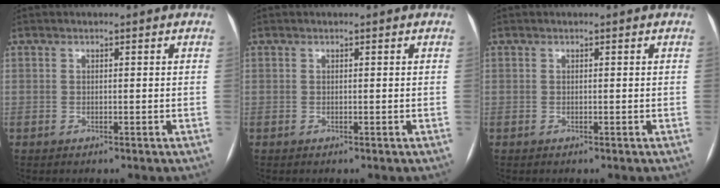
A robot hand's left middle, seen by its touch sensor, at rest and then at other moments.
{"total": 0.0}
{"total": 0.0}